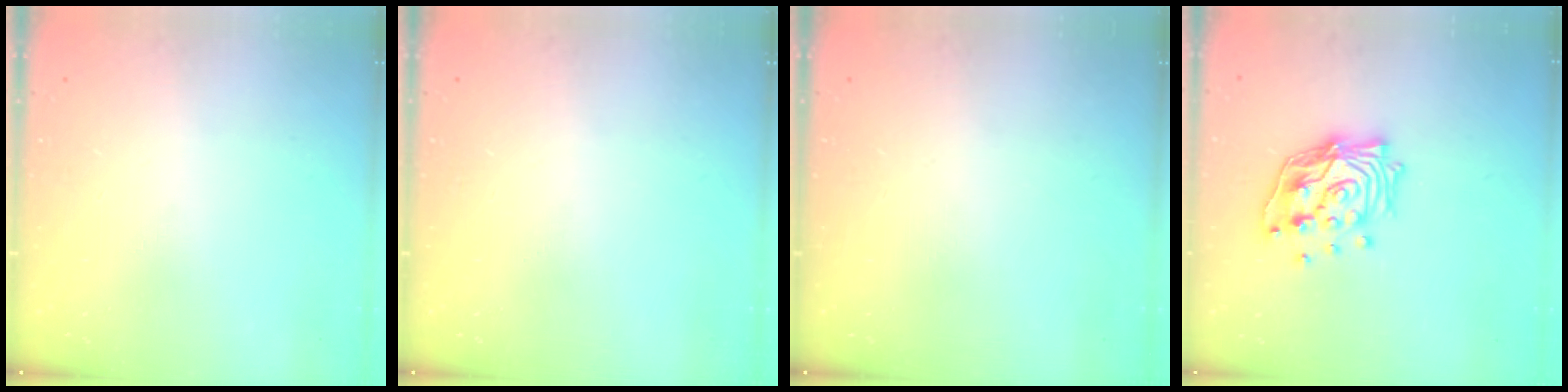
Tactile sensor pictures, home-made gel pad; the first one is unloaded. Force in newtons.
{"total": 0.0}
{"total": 0.0}
{"total": 16.0, "press": 15.8, "slide": 2.3}